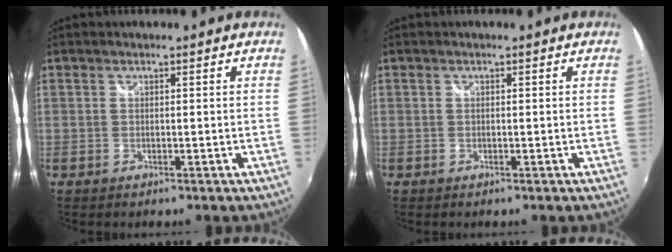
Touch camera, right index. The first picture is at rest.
{"total": 0.0}